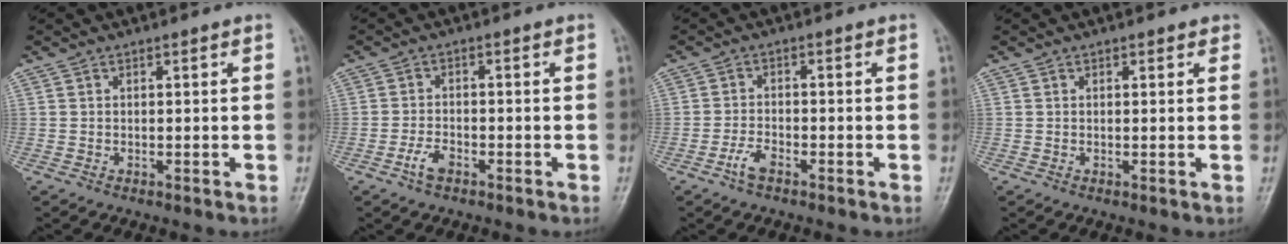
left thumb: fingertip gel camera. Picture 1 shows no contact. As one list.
[{"total": 3.2, "force": [-1.9, 1.6, 2.0], "torque": [-0.042, 0.012, -0.037]}, {"total": 3.1, "force": [-2.1, 1.3, 1.9], "torque": [-0.043, 0.013, -0.041]}, {"total": 1.4, "force": [0.8, 0.8, 0.7], "torque": [0.002, -0.002, 0.005]}]